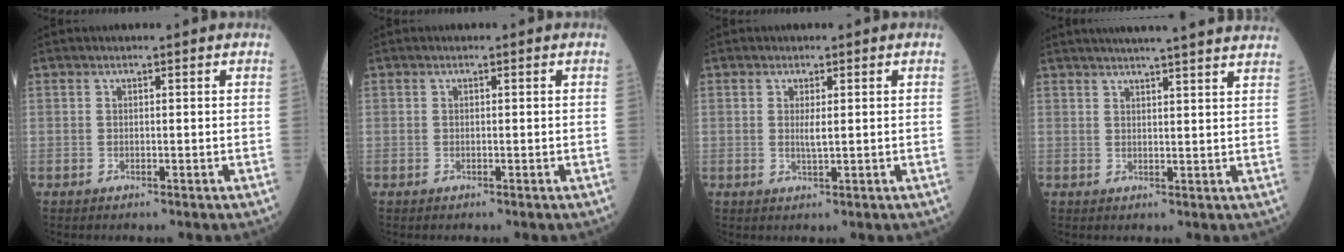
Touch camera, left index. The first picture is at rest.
{"total": 0.0}
{"total": 1.6, "force": [0.2, 0.2, 1.6], "torque": [-0.035, -0.003, 0.005]}
{"total": 16.2, "force": [14.6, 0.1, 6.9], "torque": [-0.105, 0.009, 0.177]}